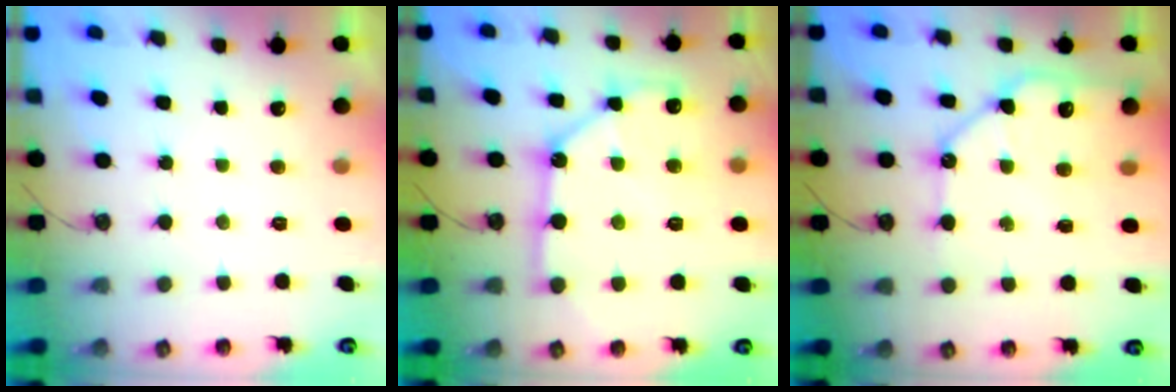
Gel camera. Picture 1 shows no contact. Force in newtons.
{"total": 12.5, "press": 12.4, "slide": 1.6}
{"total": 12.3, "press": 12.2, "slide": 1.6}